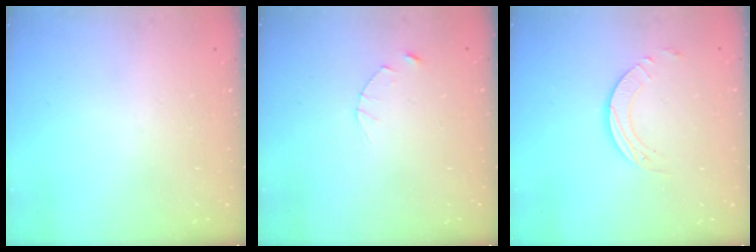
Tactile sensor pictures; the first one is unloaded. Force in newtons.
{"total": 2.5, "press": 2.4, "slide": 0.3}
{"total": 3.7, "press": 3.7, "slide": 0.3}